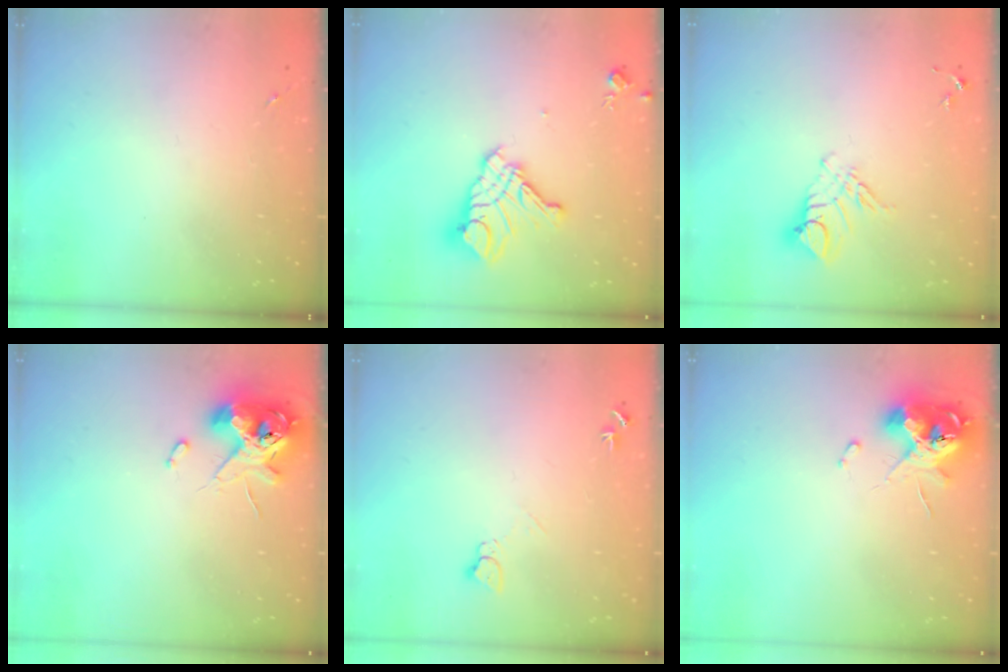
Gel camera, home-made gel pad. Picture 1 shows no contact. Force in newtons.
{"total": 14.3, "press": 14.2, "slide": 1.6}
{"total": 9.4, "press": 9.4, "slide": 0.9}
{"total": 12.2, "press": 12.0, "slide": 2.0}
{"total": 5.1, "press": 5.1, "slide": 0.6}
{"total": 11.8, "press": 11.7, "slide": 1.4}